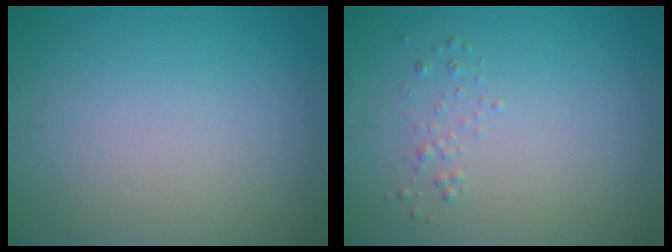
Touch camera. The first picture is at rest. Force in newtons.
{"total": 0.7, "press": 0.7, "slide": 0.1}